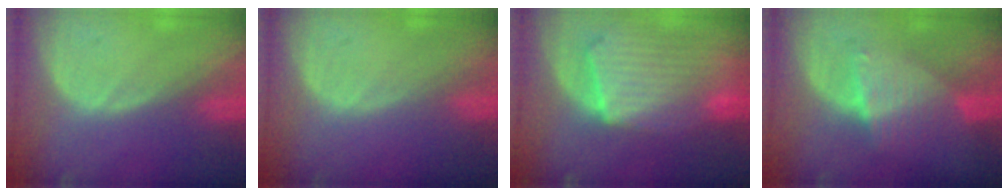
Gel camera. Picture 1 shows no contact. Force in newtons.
{"total": 0.0}
{"total": 10.8, "press": 9.4, "slide": 5.4}
{"total": 6.5, "press": 5.9, "slide": 2.8}